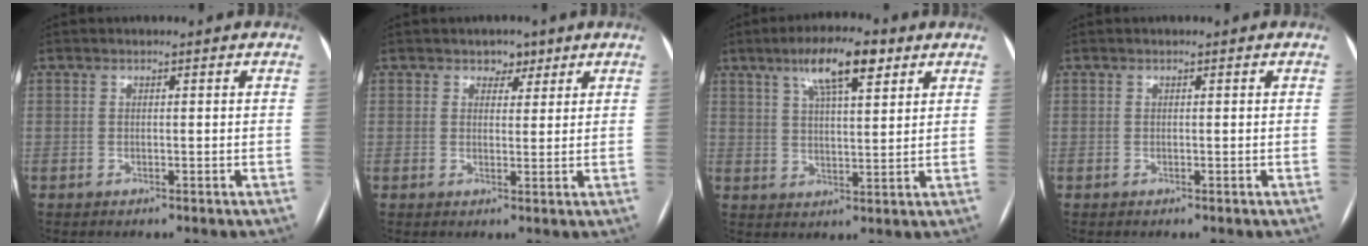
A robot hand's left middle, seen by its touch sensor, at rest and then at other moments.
{"total": 4.6, "force": [2.8, 3.2, 1.8], "torque": [-0.014, 0.008, 0.039]}
{"total": 9.4, "force": [5.4, 2.2, 7.4], "torque": [-0.133, 0.016, 0.090]}
{"total": 0.0}